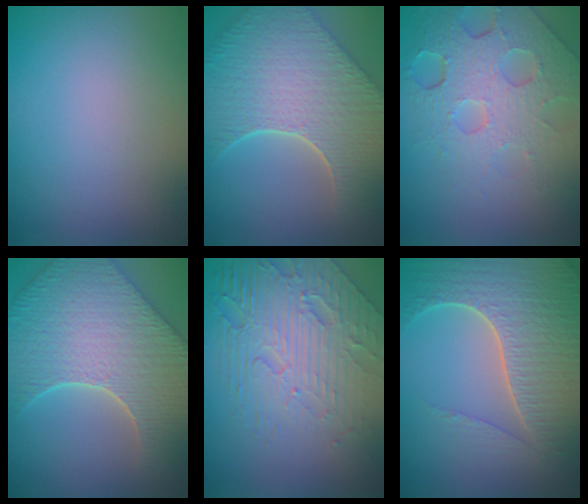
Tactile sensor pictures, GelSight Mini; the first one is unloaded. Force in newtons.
{"total": 9.7, "press": 7.0, "slide": 6.7}
{"total": 8.3, "press": 5.4, "slide": 6.2}
{"total": 8.8, "press": 7.2, "slide": 5.0}
{"total": 8.1, "press": 5.5, "slide": 5.9}
{"total": 7.3, "press": 5.3, "slide": 5.0}